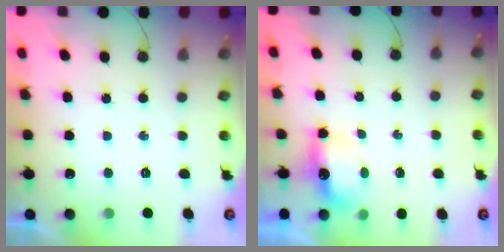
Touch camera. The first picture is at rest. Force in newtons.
{"total": 4.9, "press": 4.8, "slide": 0.6}